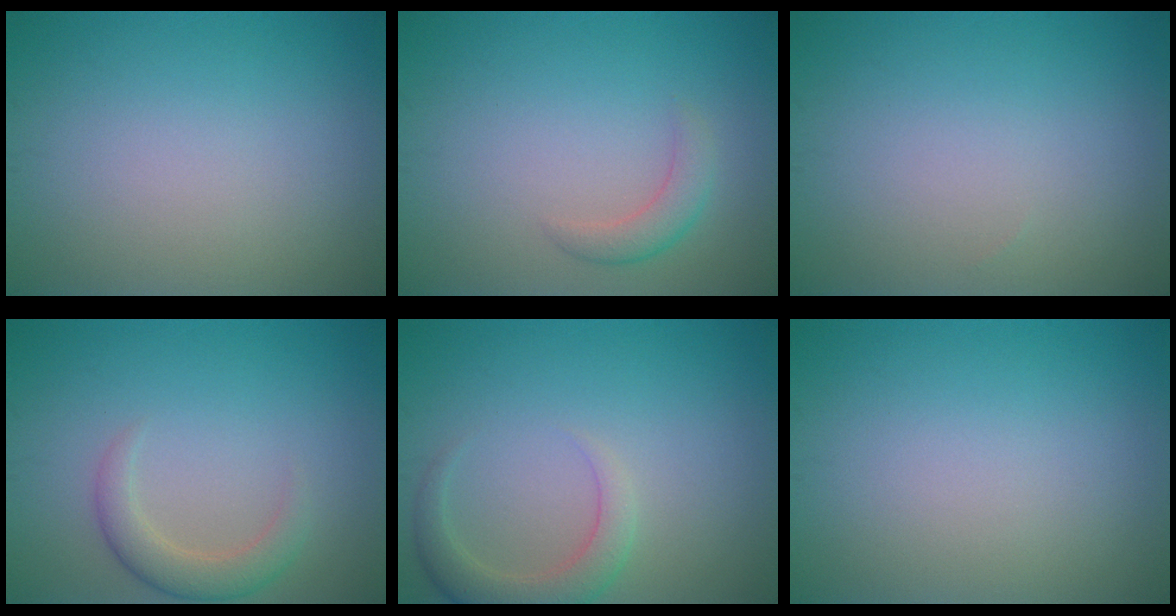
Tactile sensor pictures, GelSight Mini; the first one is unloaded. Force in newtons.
{"total": 2.0, "press": 2.0, "slide": 0.1}
{"total": 0.0}
{"total": 2.7, "press": 2.7, "slide": 0.2}
{"total": 3.1, "press": 3.1, "slide": 0.4}
{"total": 0.0}